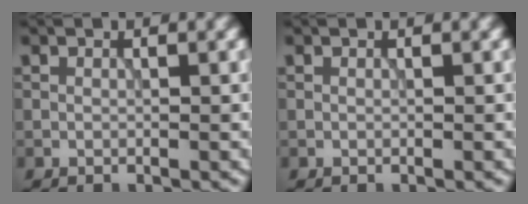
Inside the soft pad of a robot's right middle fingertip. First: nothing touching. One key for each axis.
{"total": 0.0}